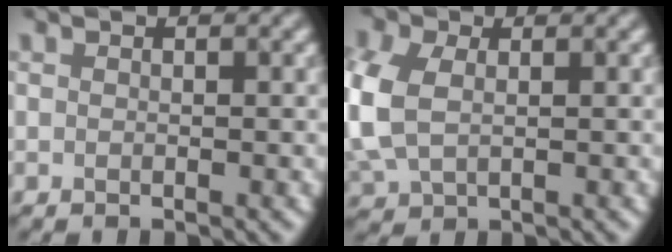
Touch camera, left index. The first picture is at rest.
{"total": 5.9, "force": [-0.5, 4.2, 4.1], "torque": [-0.154, -0.001, 0.021]}